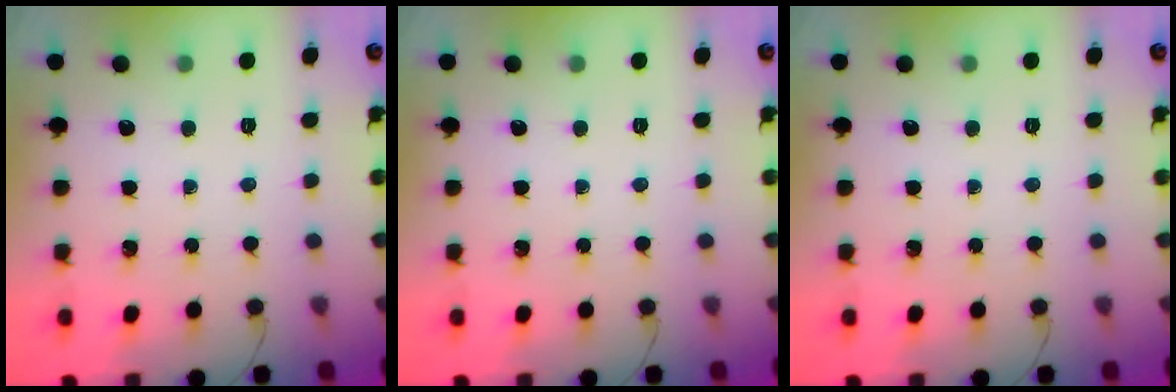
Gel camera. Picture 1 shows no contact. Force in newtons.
{"total": 0.0}
{"total": 0.0}